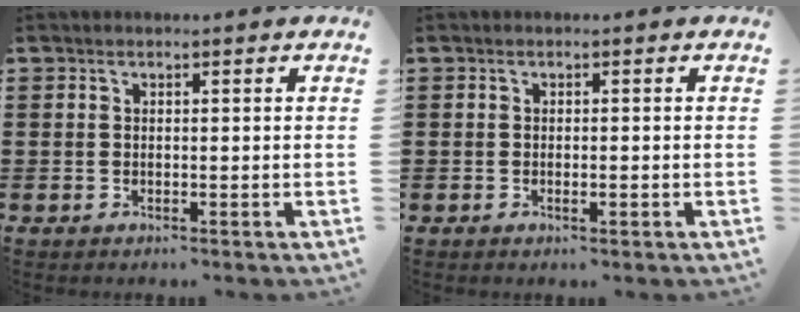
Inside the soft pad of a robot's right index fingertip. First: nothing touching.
{"total": 0.9, "force": [-0.3, 0.3, 0.8], "torque": [-0.017, -0.003, -0.004]}